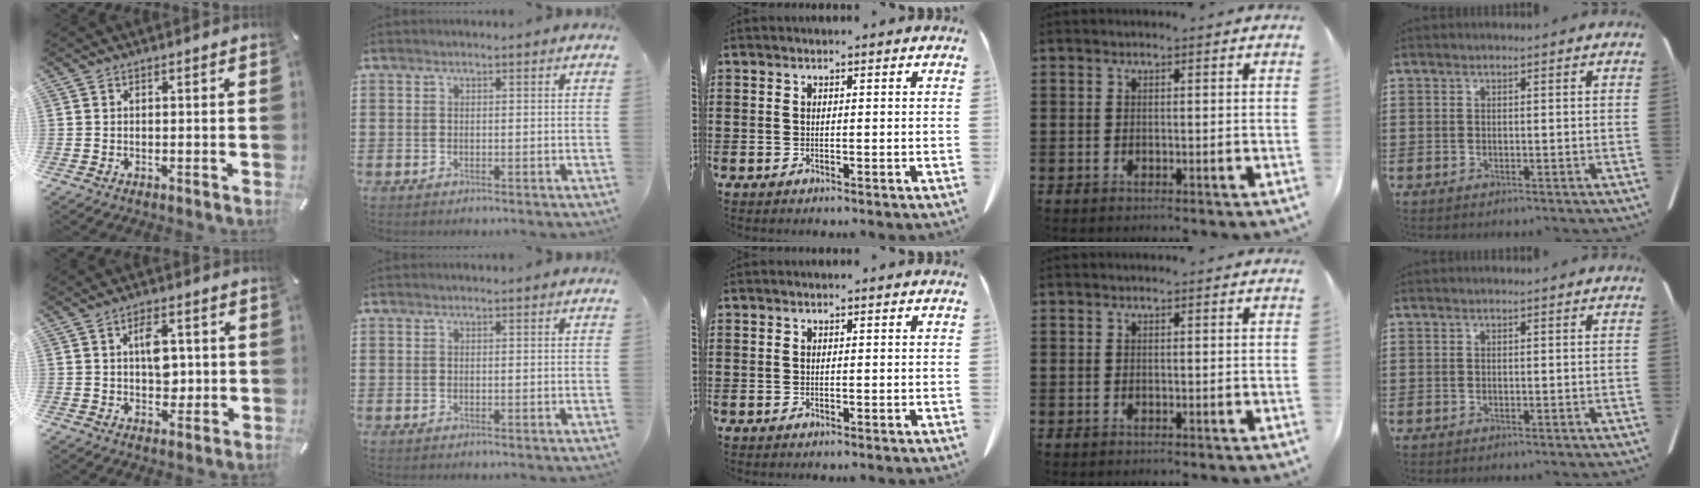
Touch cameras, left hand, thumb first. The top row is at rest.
{"thumb": {"total": 7.3, "force": [1.0, 4.8, 5.3], "torque": [-0.066, -0.002, 0.010]}}